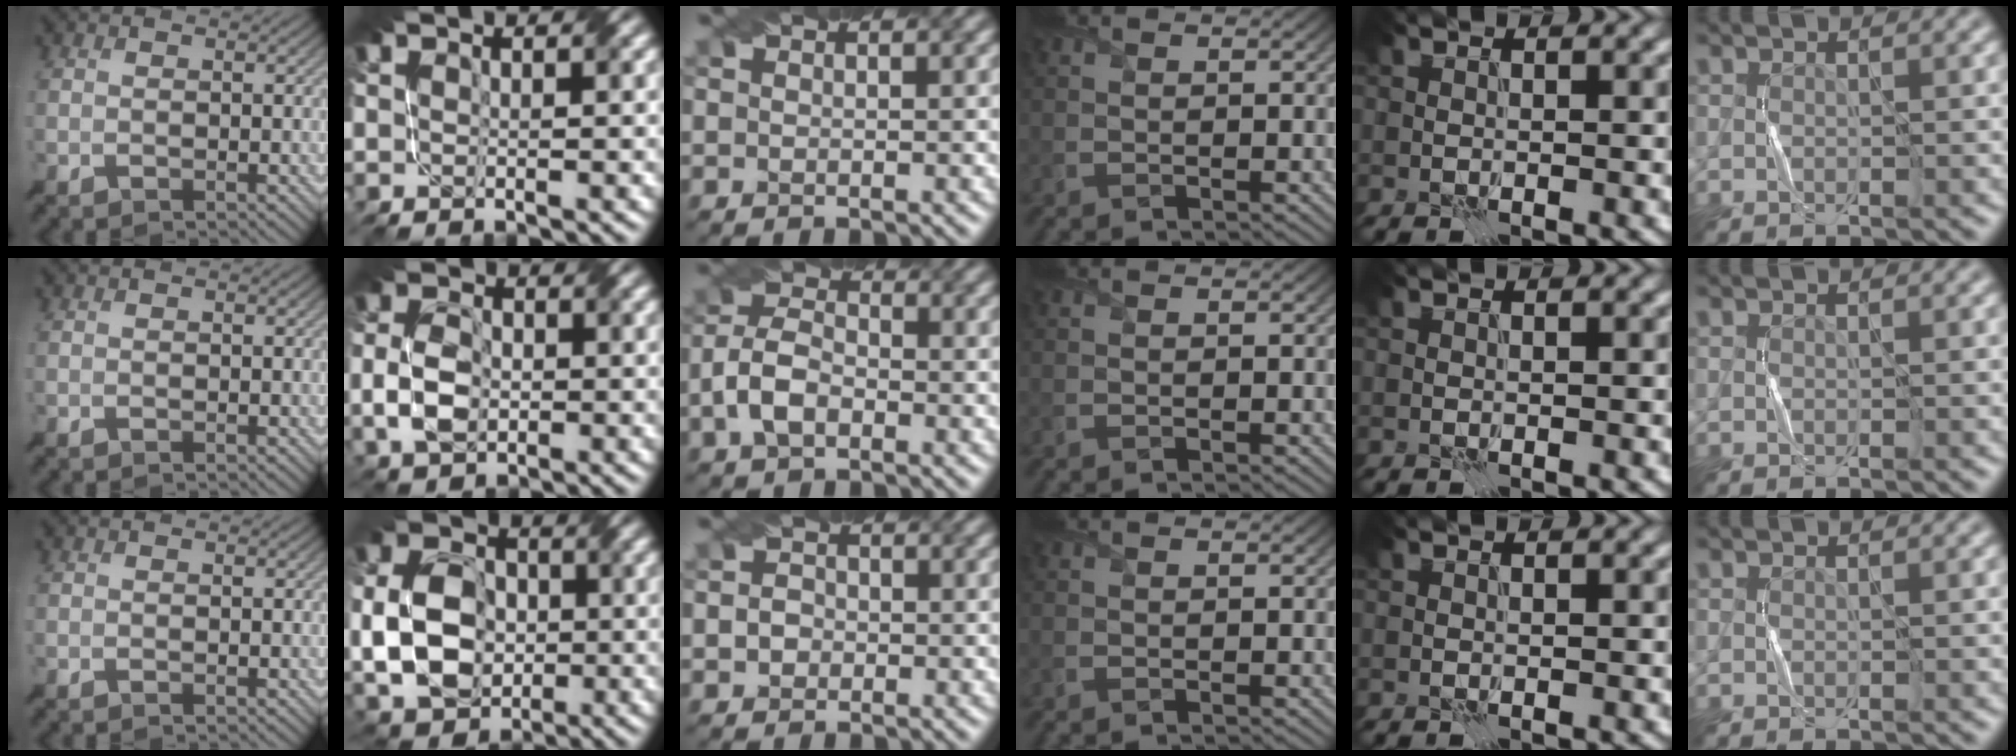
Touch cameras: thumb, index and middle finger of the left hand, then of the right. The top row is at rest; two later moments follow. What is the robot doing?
{"motion": "fold", "object": "coffee filter"}